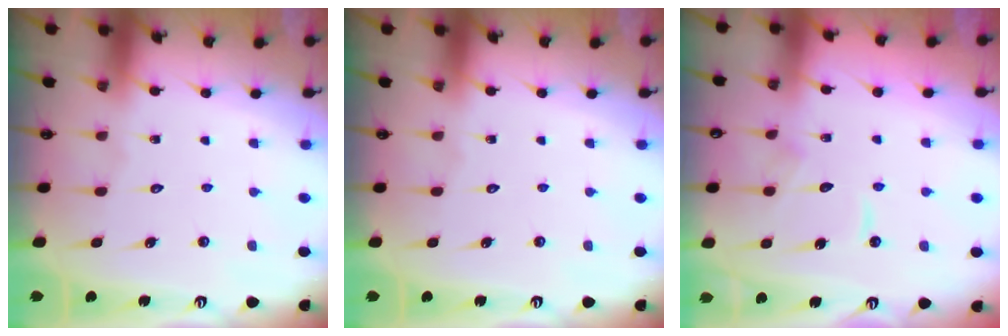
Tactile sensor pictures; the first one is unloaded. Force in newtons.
{"total": 0.0}
{"total": 6.3, "press": 6.3, "slide": 0.6}